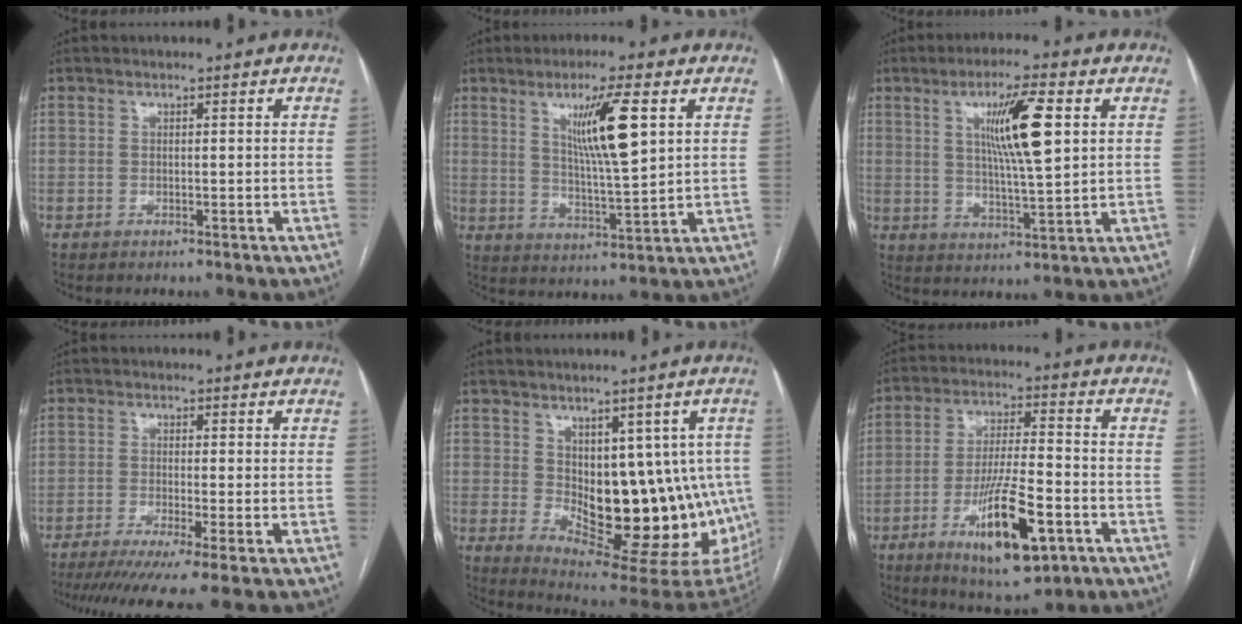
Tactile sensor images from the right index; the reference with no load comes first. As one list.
[{"total": 10.0, "force": [3.7, 0.4, 9.3], "torque": [-0.163, -0.007, 0.066]}, {"total": 10.5, "force": [3.1, 0.7, 10.0], "torque": [-0.174, 0.001, 0.054]}, {"total": 9.4, "force": [-7.0, -0.9, 6.2], "torque": [-0.089, -0.021, -0.108]}, {"total": 17.5, "force": [-1.3, 8.5, 15.2], "torque": [-0.158, -0.003, 0.009]}, {"total": 14.1, "force": [-5.9, 2.9, 12.5], "torque": [-0.225, -0.016, -0.092]}]